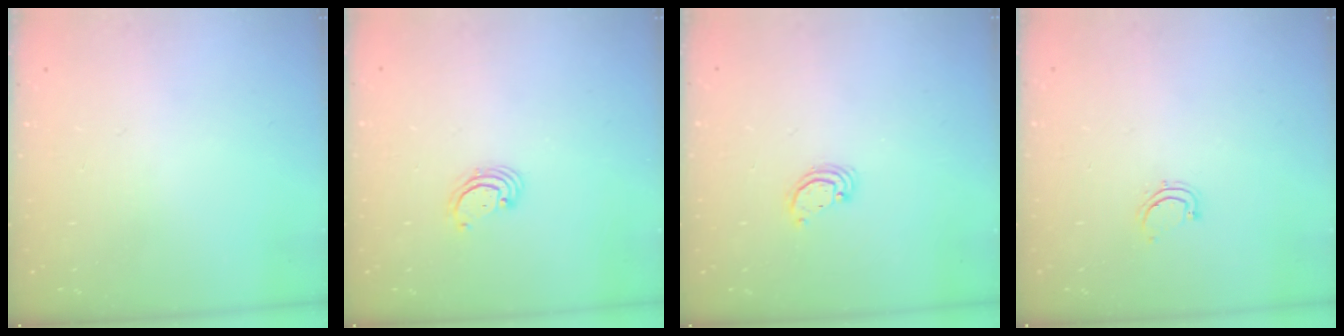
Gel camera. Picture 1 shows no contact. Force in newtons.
{"total": 2.6, "press": 2.6, "slide": 0.3}
{"total": 2.8, "press": 2.8, "slide": 0.2}
{"total": 3.7, "press": 3.5, "slide": 1.2}